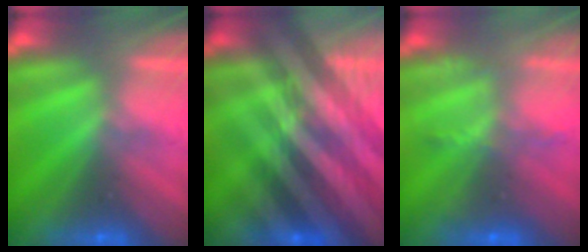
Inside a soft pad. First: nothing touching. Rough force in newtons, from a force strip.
{"total": 5.2}
{"total": 2.3}